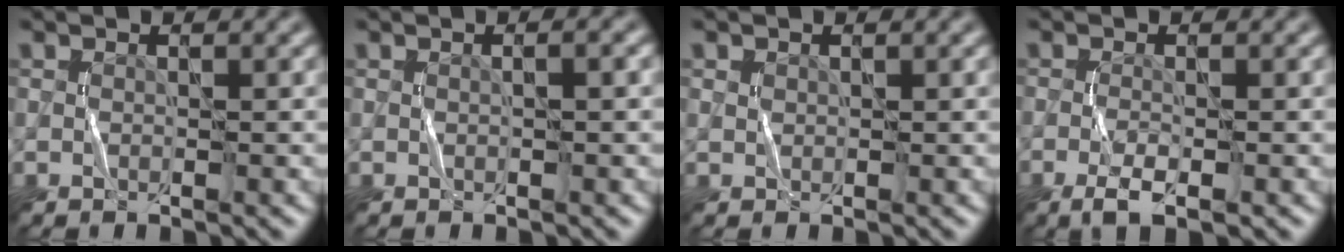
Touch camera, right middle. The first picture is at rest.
{"total": 1.3, "force": [0.4, 0.3, 1.2], "torque": [-0.018, 0.000, 0.000]}
{"total": 0.5, "force": [0.3, 0.4, 0.1], "torque": [-0.001, -0.001, 0.008]}
{"total": 2.6, "force": [-1.4, 0.6, 2.1], "torque": [-0.044, -0.001, -0.029]}